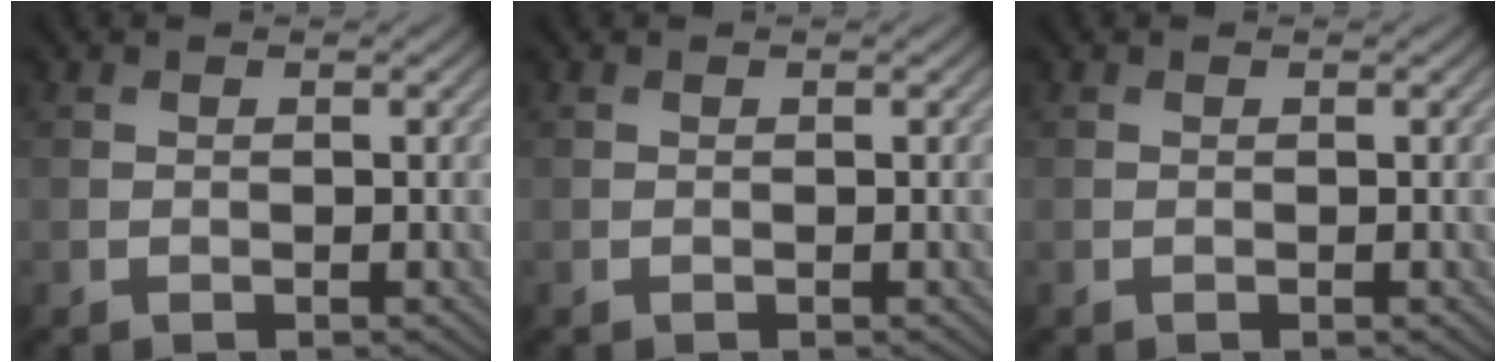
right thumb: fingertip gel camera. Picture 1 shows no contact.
{"total": 0.0}
{"total": 0.0}